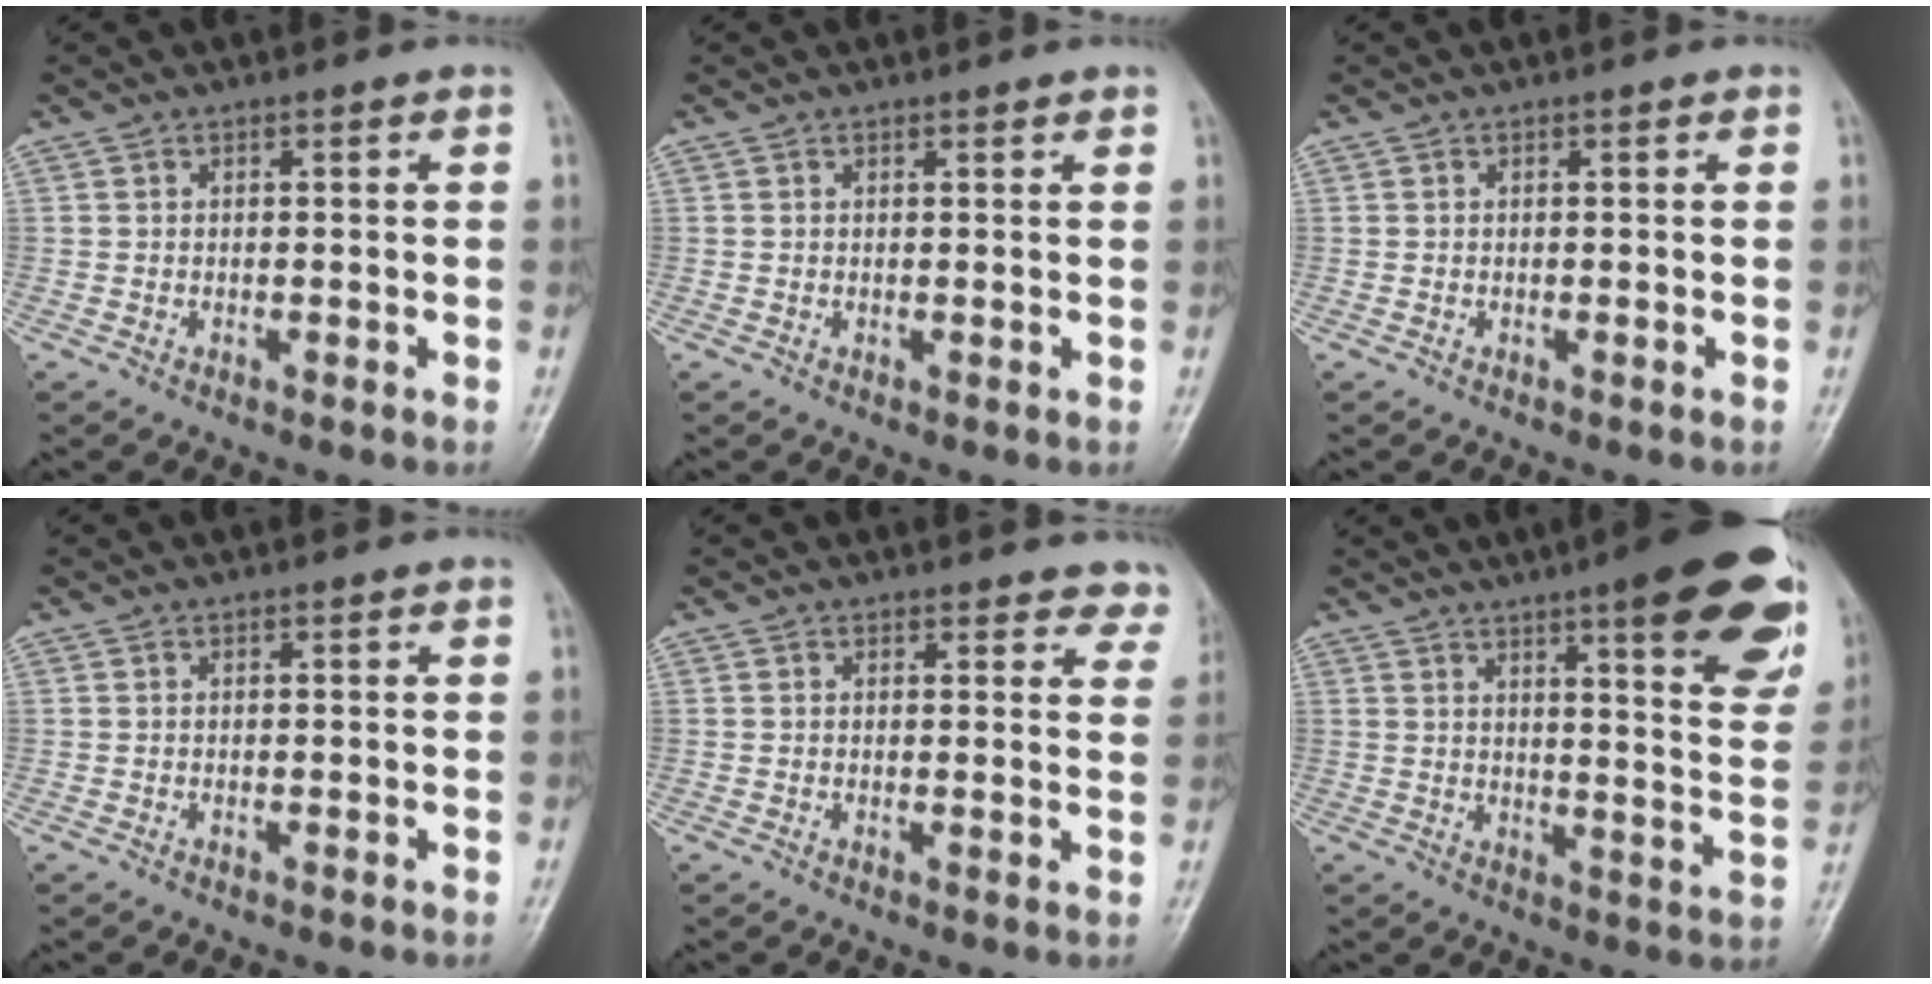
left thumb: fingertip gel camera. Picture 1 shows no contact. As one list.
[{"total": 0.9, "force": [0.8, 0.1, 0.4], "torque": [-0.006, -0.004, 0.011]}, {"total": 0.0}, {"total": 0.0}, {"total": 6.3, "force": [5.8, 2.3, 0.8], "torque": [0.040, -0.024, 0.039]}, {"total": 21.9, "force": [12.4, 4.7, 17.4], "torque": [-0.200, -0.046, 0.152]}]